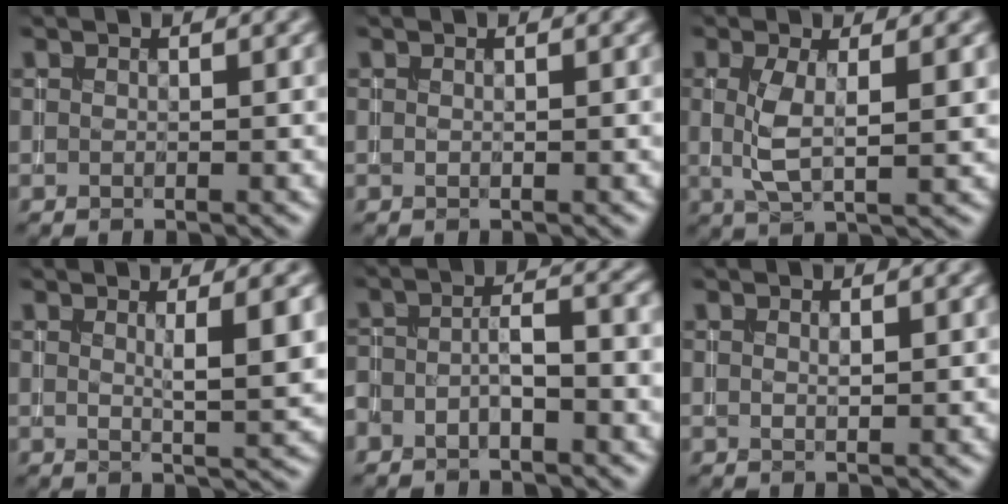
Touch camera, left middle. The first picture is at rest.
{"total": 0.0}
{"total": 3.9, "force": [0.5, 1.2, 3.7], "torque": [-0.081, -0.002, 0.010]}
{"total": 4.0, "force": [0.8, 0.8, 3.8], "torque": [-0.048, -0.003, 0.013]}
{"total": 3.1, "force": [-1.6, 1.1, 2.5], "torque": [-0.046, 0.007, -0.036]}
{"total": 0.7, "force": [0.2, 0.2, 0.6], "torque": [-0.009, 0.001, 0.004]}